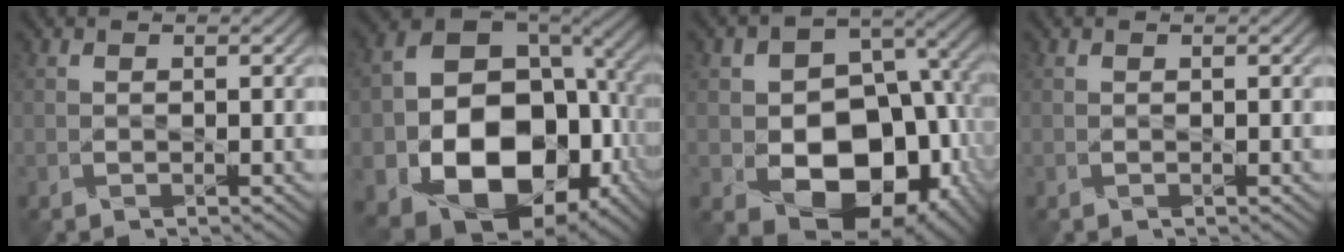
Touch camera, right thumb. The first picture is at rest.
{"total": 20.5, "force": [-5.0, 15.1, 12.9], "torque": [-0.249, -0.062, -0.043]}
{"total": 16.8, "force": [-3.2, 12.6, 10.8], "torque": [-0.142, -0.032, -0.044]}
{"total": 0.0}